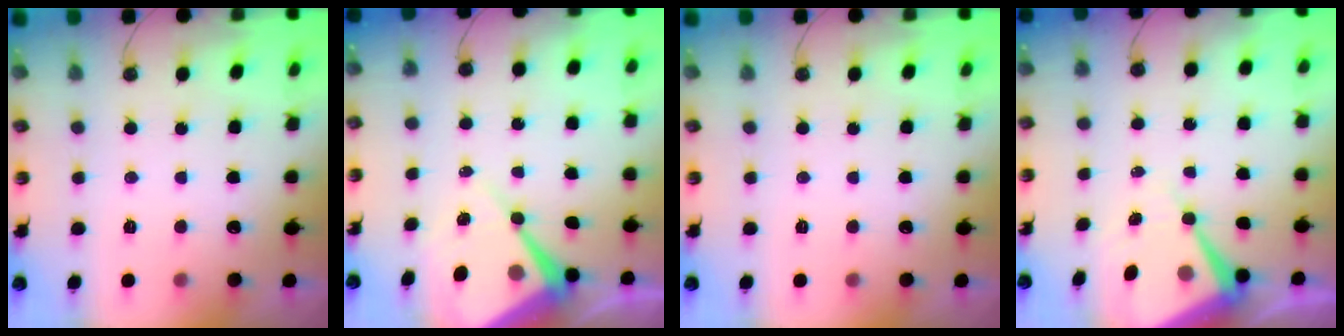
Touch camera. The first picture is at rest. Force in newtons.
{"total": 9.4, "press": 9.4, "slide": 0.7}
{"total": 0.0}
{"total": 10.2, "press": 10.2, "slide": 1.0}